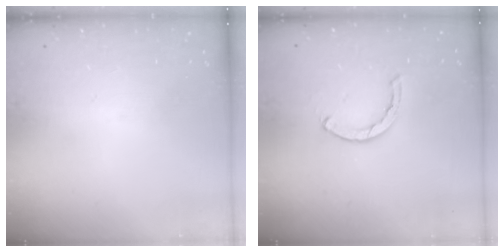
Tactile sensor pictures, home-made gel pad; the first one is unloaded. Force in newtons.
{"total": 2.1, "press": 2.1, "slide": 0.2}